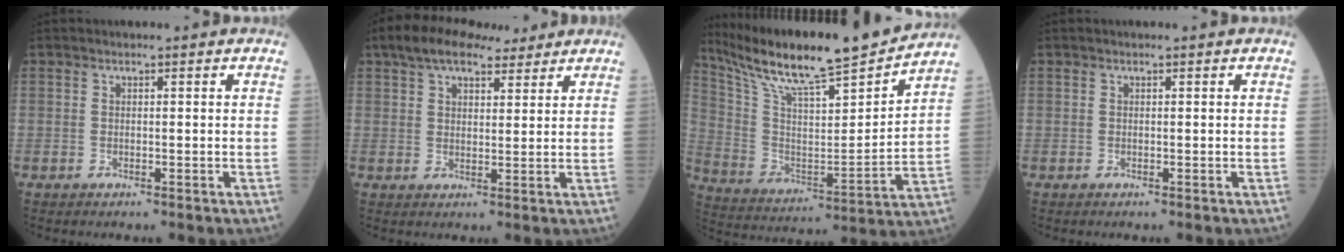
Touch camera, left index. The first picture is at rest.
{"total": 10.0, "force": [7.5, 3.8, 5.4], "torque": [-0.088, 0.039, 0.124]}
{"total": 22.2, "force": [19.6, 0.9, 10.4], "torque": [-0.194, -0.014, 0.325]}
{"total": 0.0}